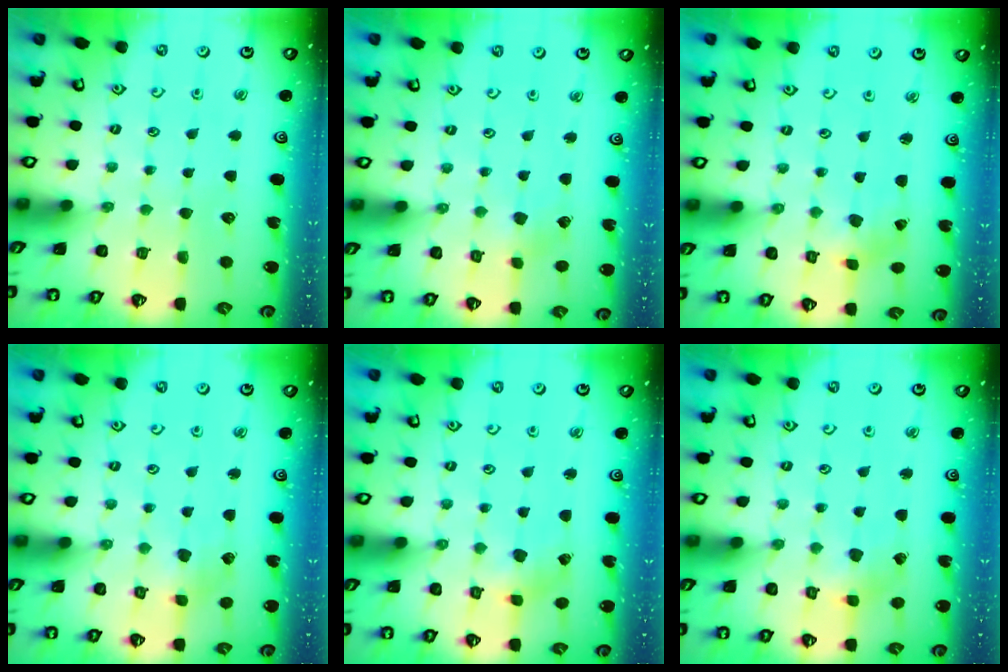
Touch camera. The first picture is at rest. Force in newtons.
{"total": 1.8, "press": 1.8, "slide": 0.3}
{"total": 2.2, "press": 2.1, "slide": 0.6}
{"total": 2.7, "press": 2.7, "slide": 0.1}
{"total": 1.3, "press": 1.2, "slide": 0.3}
{"total": 2.7, "press": 2.7, "slide": 0.2}